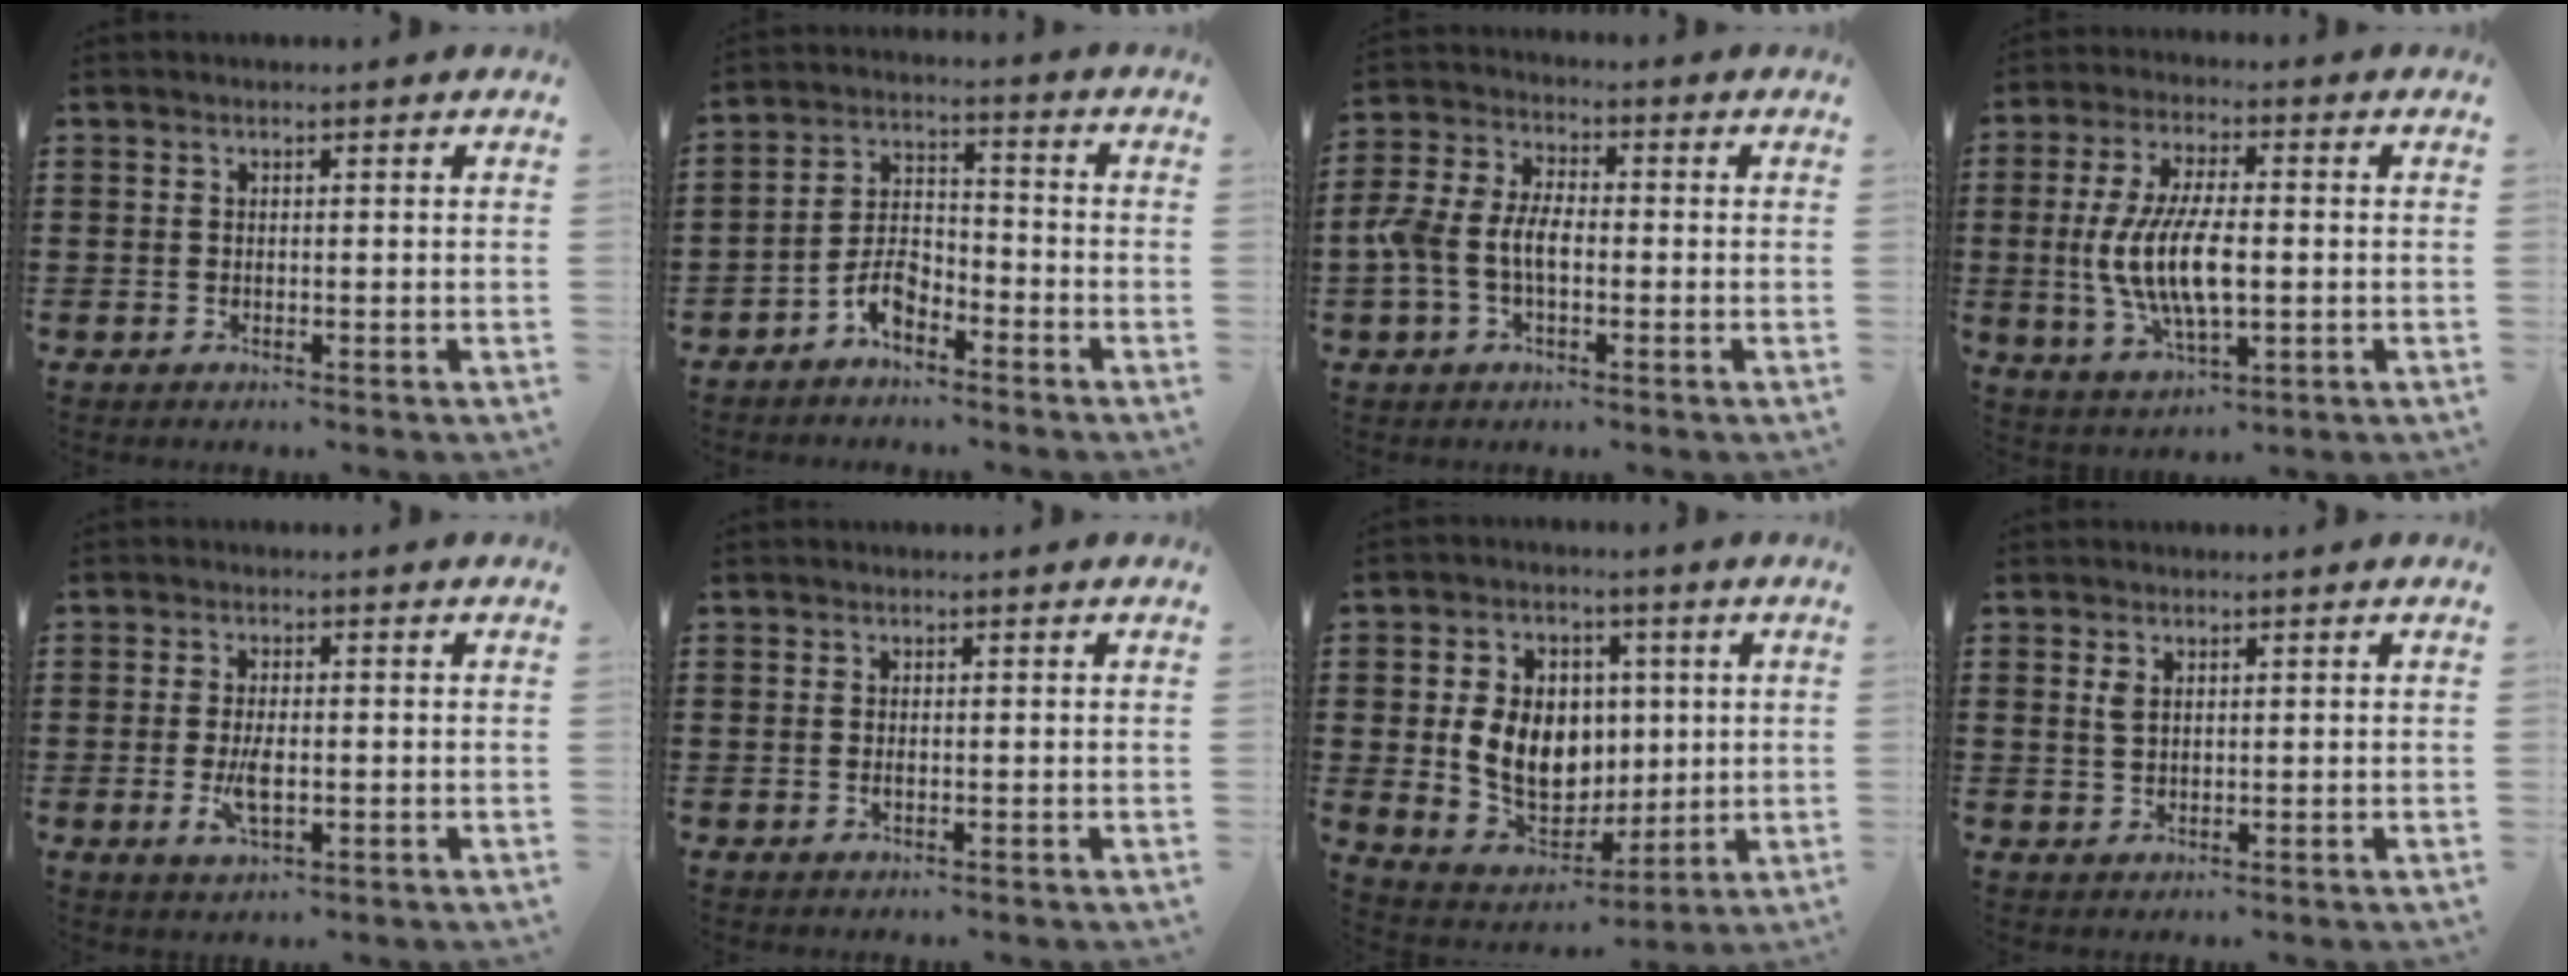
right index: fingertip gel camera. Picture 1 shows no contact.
{"total": 5.5, "force": [-3.6, 2.7, 3.1], "torque": [-0.067, 0.012, -0.071]}
{"total": 6.6, "force": [-1.6, 3.8, 5.1], "torque": [-0.139, -0.006, -0.041]}
{"total": 10.3, "force": [-1.0, 3.9, 9.5], "torque": [-0.207, -0.010, -0.022]}
{"total": 4.2, "force": [-0.8, 1.6, 3.8], "torque": [-0.080, -0.002, -0.016]}
{"total": 0.6, "force": [-0.1, 0.2, 0.6], "torque": [-0.013, -0.004, -0.001]}
{"total": 10.5, "force": [0.6, 8.4, 6.3], "torque": [-0.137, 0.008, 0.013]}
{"total": 1.7, "force": [0.7, 0.9, 1.2], "torque": [-0.028, 0.004, 0.013]}